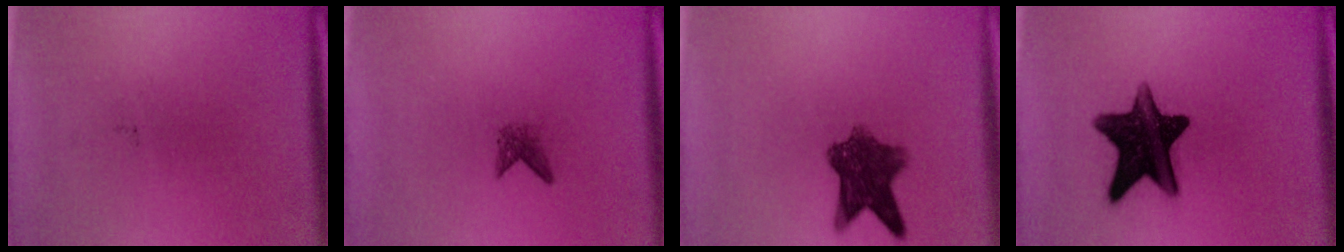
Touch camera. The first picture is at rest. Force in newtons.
{"total": 1.6}
{"total": 8.1}
{"total": 14.4}